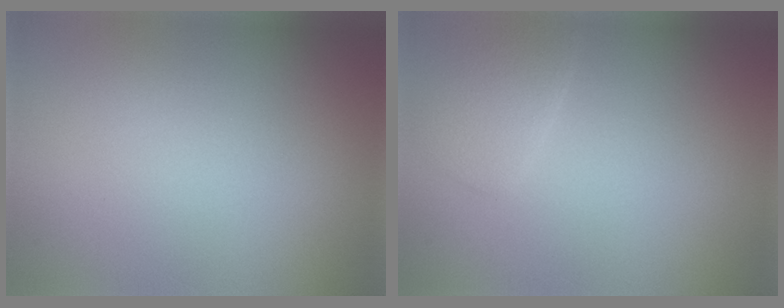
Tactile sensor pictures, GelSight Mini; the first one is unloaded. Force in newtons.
{"total": 2.1, "press": 2.1, "slide": 0.2}